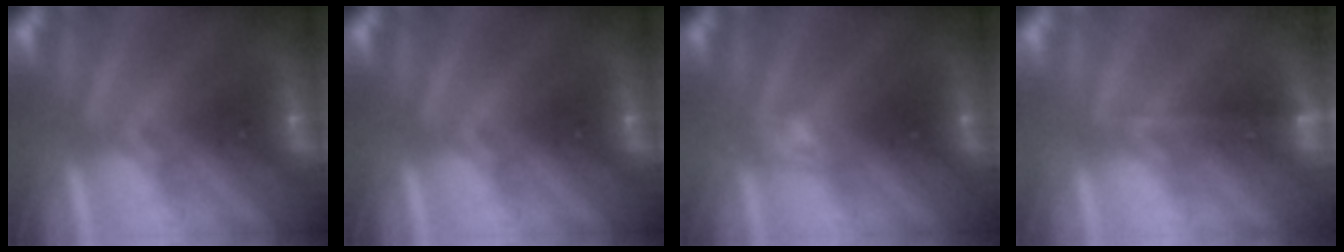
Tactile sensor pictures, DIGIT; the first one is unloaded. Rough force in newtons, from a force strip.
{"total": 0.0}
{"total": 3.1}
{"total": 1.6}